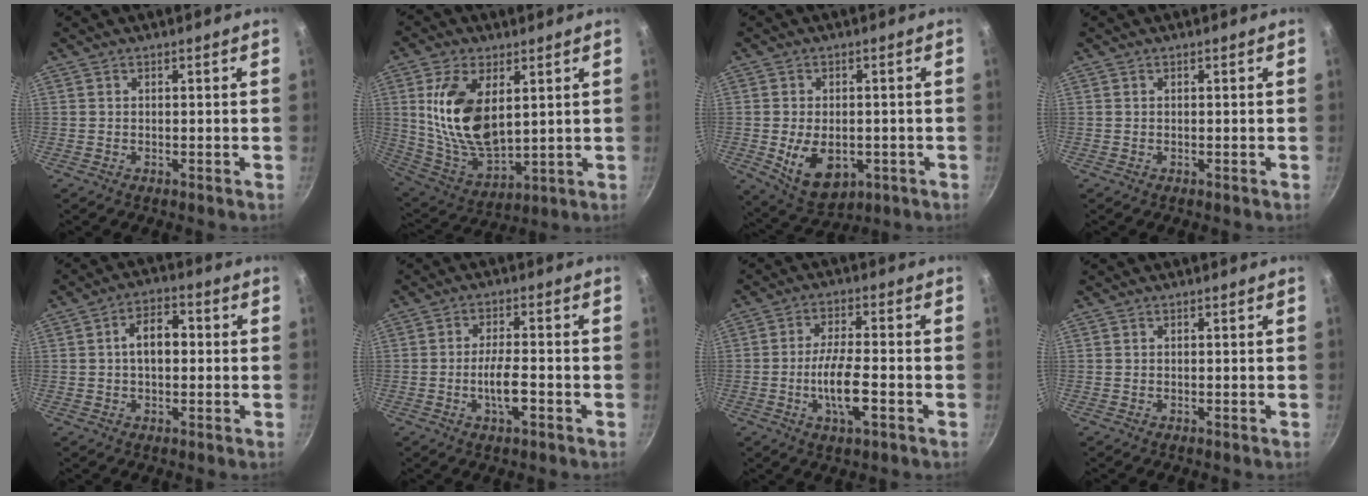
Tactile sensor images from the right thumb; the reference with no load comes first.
{"total": 16.7, "force": [4.0, 8.8, 13.6], "torque": [-0.248, -0.023, 0.091]}
{"total": 10.2, "force": [-2.4, 6.6, 7.4], "torque": [-0.109, -0.002, -0.021]}
{"total": 0.0}
{"total": 6.9, "force": [0.5, 4.1, 5.5], "torque": [-0.081, 0.021, 0.000]}
{"total": 5.7, "force": [-1.9, 1.8, 5.1], "torque": [-0.090, 0.008, -0.035]}
{"total": 8.5, "force": [-2.5, 2.6, 7.7], "torque": [-0.148, 0.008, -0.047]}
{"total": 0.0}